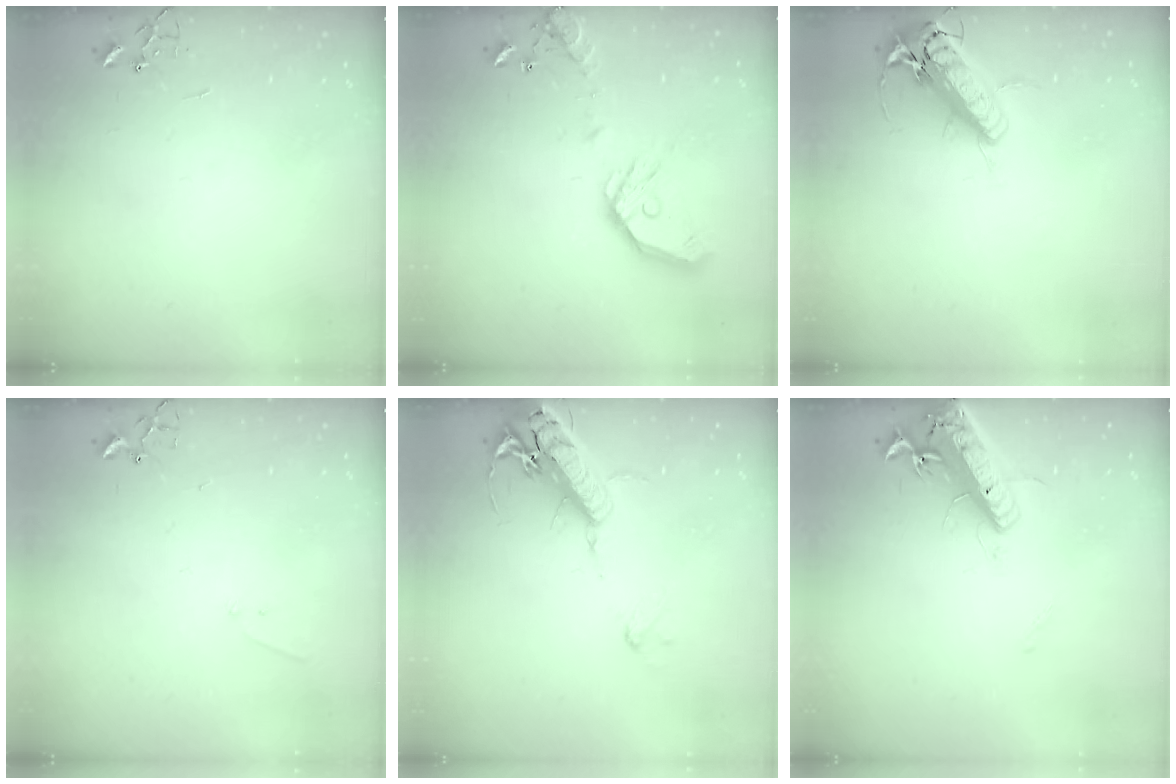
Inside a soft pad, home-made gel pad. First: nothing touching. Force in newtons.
{"total": 15.7, "press": 15.4, "slide": 2.5}
{"total": 18.2, "press": 17.8, "slide": 3.8}
{"total": 5.7, "press": 5.7, "slide": 0.7}
{"total": 19.9, "press": 19.5, "slide": 3.8}
{"total": 18.1, "press": 17.7, "slide": 3.9}